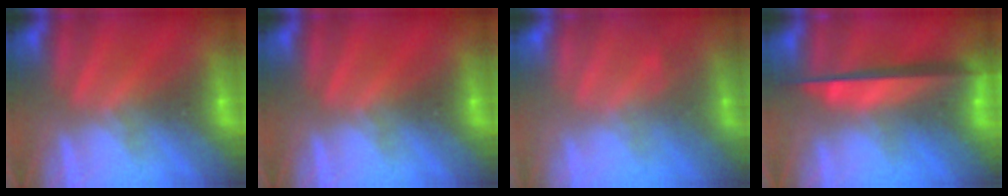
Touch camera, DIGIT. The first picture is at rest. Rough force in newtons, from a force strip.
{"total": 0.0}
{"total": 2.6}
{"total": 7.8}